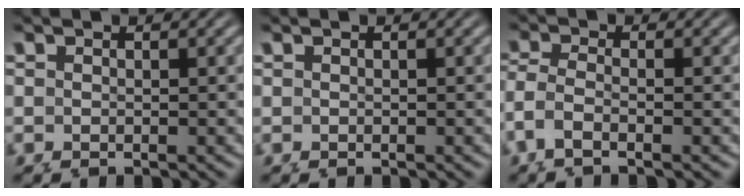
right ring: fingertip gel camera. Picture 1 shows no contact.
{"total": 1.5, "force": [-0.3, -1.4, -0.5], "torque": [0.017, -0.011, 0.007]}
{"total": 2.8, "force": [-0.6, 2.0, 1.9], "torque": [-0.064, -0.018, -0.002]}